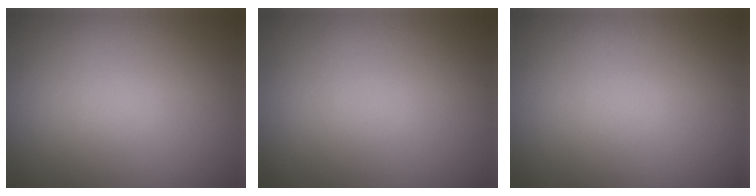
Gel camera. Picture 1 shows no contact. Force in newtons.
{"total": 0.0}
{"total": 0.0}